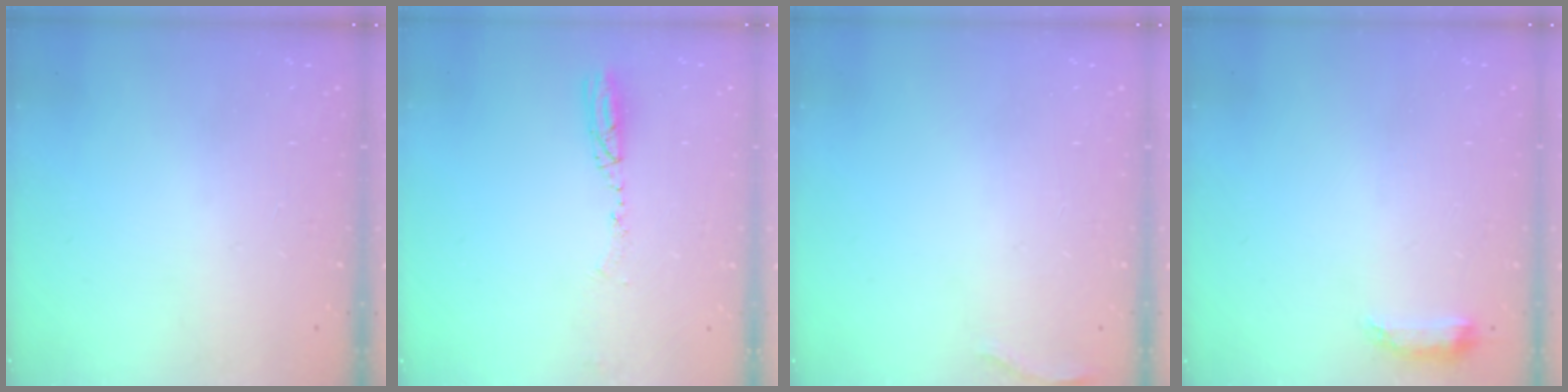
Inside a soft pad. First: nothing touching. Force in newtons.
{"total": 5.0, "press": 4.9, "slide": 0.9}
{"total": 7.3, "press": 5.5, "slide": 4.8}
{"total": 6.6, "press": 6.6, "slide": 0.6}